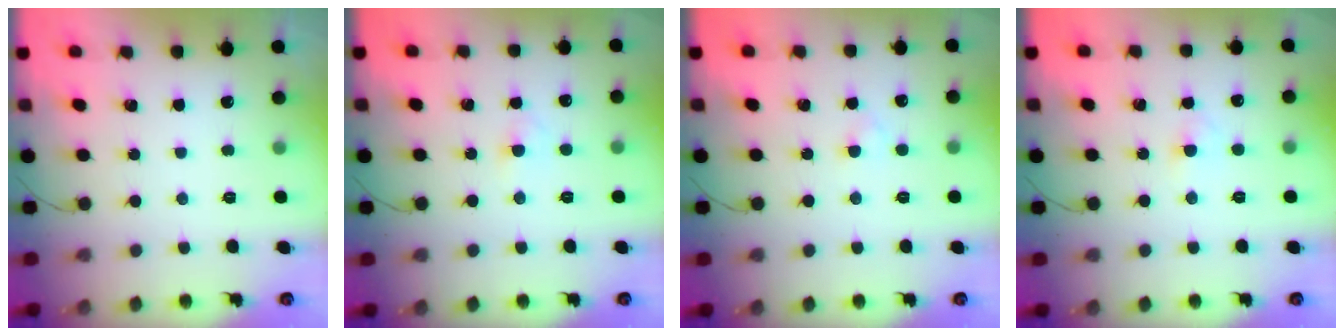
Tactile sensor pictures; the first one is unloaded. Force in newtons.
{"total": 2.3, "press": 2.1, "slide": 1.0}
{"total": 1.7, "press": 1.4, "slide": 0.8}
{"total": 2.3, "press": 2.1, "slide": 1.0}